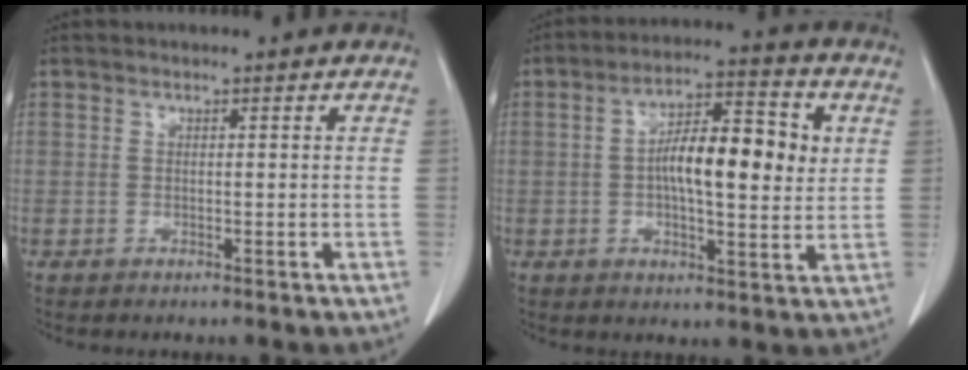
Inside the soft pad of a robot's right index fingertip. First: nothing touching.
{"total": 12.5, "force": [1.6, 3.7, 11.8], "torque": [-0.198, 0.022, 0.018]}